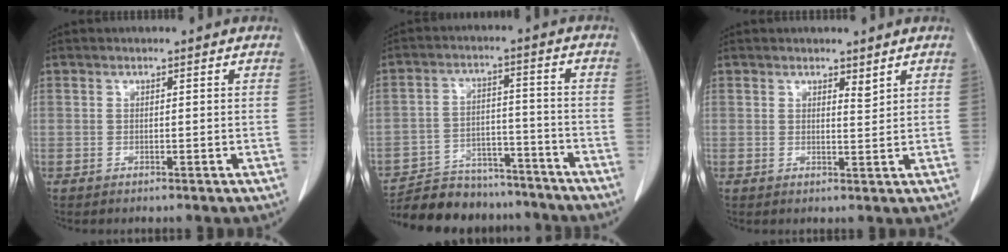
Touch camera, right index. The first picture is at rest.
{"total": 14.7, "force": [-13.5, 5.1, 2.9], "torque": [-0.046, 0.027, -0.198]}
{"total": 1.4, "force": [1.2, 0.3, 0.8], "torque": [-0.015, -0.010, 0.020]}